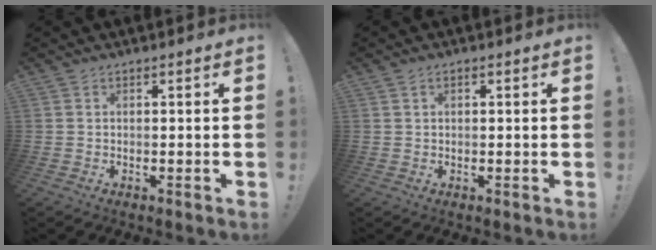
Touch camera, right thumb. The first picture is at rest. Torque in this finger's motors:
{"motor_torque": [-0.25, 0.04, -0.03, -0.10, 0.08]}